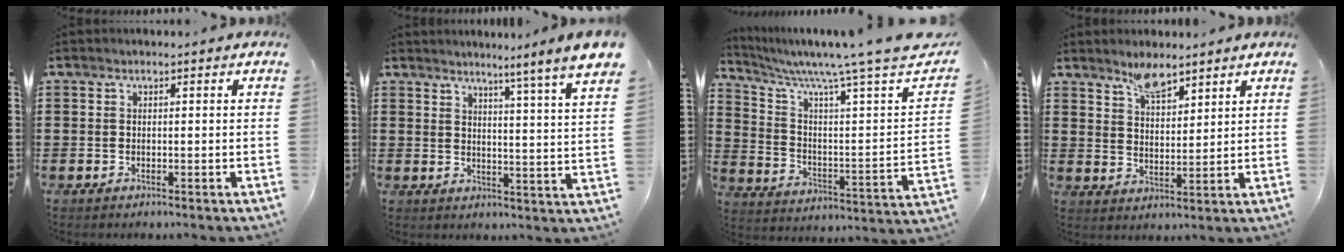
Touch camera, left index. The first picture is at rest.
{"total": 4.9, "force": [4.0, -1.8, 2.2], "torque": [-0.049, -0.044, 0.058]}
{"total": 8.5, "force": [6.5, -0.1, 5.4], "torque": [-0.120, -0.053, 0.099]}
{"total": 5.1, "force": [4.2, 1.6, 2.3], "torque": [-0.041, -0.010, 0.074]}